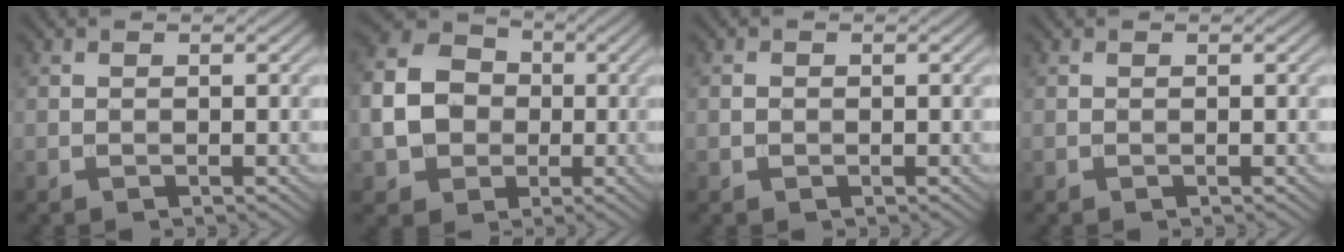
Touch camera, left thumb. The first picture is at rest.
{"total": 8.6, "force": [-0.9, 7.3, 4.5], "torque": [-0.116, -0.001, -0.026]}
{"total": 0.9, "force": [-0.1, 0.7, 0.5], "torque": [-0.011, -0.001, -0.004]}
{"total": 0.0}